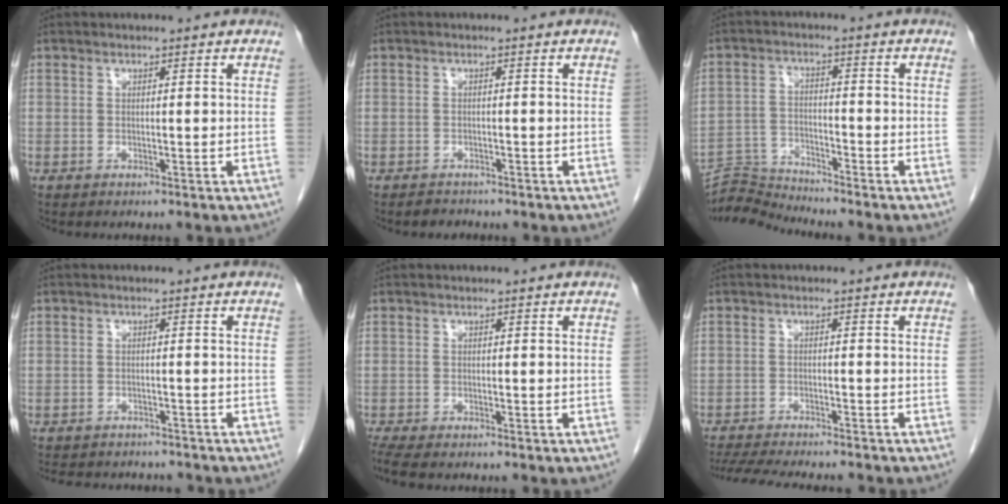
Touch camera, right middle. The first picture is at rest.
{"total": 1.5, "force": [-1.4, 0.7, 0.0], "torque": [-0.007, -0.001, -0.023]}
{"total": 6.1, "force": [-5.7, -1.7, -1.5], "torque": [0.021, -0.006, -0.108]}
{"total": 9.1, "force": [-8.3, 3.0, 2.4], "torque": [-0.043, 0.004, -0.103]}
{"total": 3.8, "force": [-3.2, 0.7, 2.0], "torque": [-0.042, -0.013, -0.055]}
{"total": 12.5, "force": [-11.2, 1.4, 5.3], "torque": [-0.084, -0.015, -0.161]}